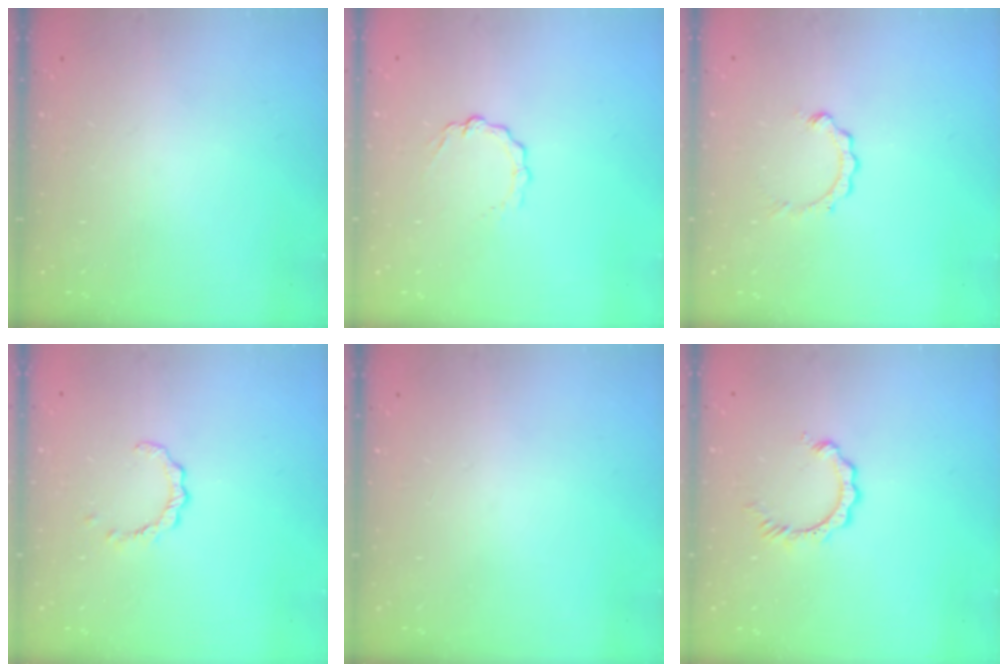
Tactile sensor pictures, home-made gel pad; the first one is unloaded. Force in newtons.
{"total": 3.6, "press": 3.6, "slide": 0.3}
{"total": 2.5, "press": 2.5, "slide": 0.4}
{"total": 2.9, "press": 2.8, "slide": 0.4}
{"total": 0.0}
{"total": 2.8, "press": 2.8, "slide": 0.5}